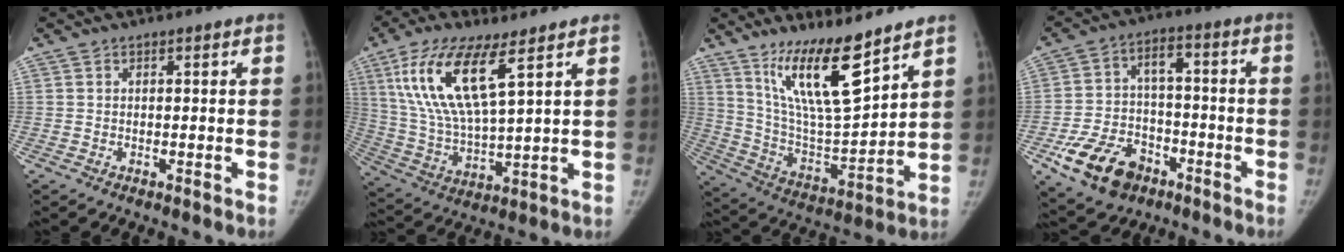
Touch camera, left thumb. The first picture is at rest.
{"total": 15.9, "force": [7.4, 4.8, 13.3], "torque": [-0.269, -0.027, 0.149]}
{"total": 16.2, "force": [11.0, 3.2, 11.5], "torque": [-0.184, -0.077, 0.216]}
{"total": 14.8, "force": [-7.7, 10.0, 7.8], "torque": [-0.119, 0.046, -0.129]}